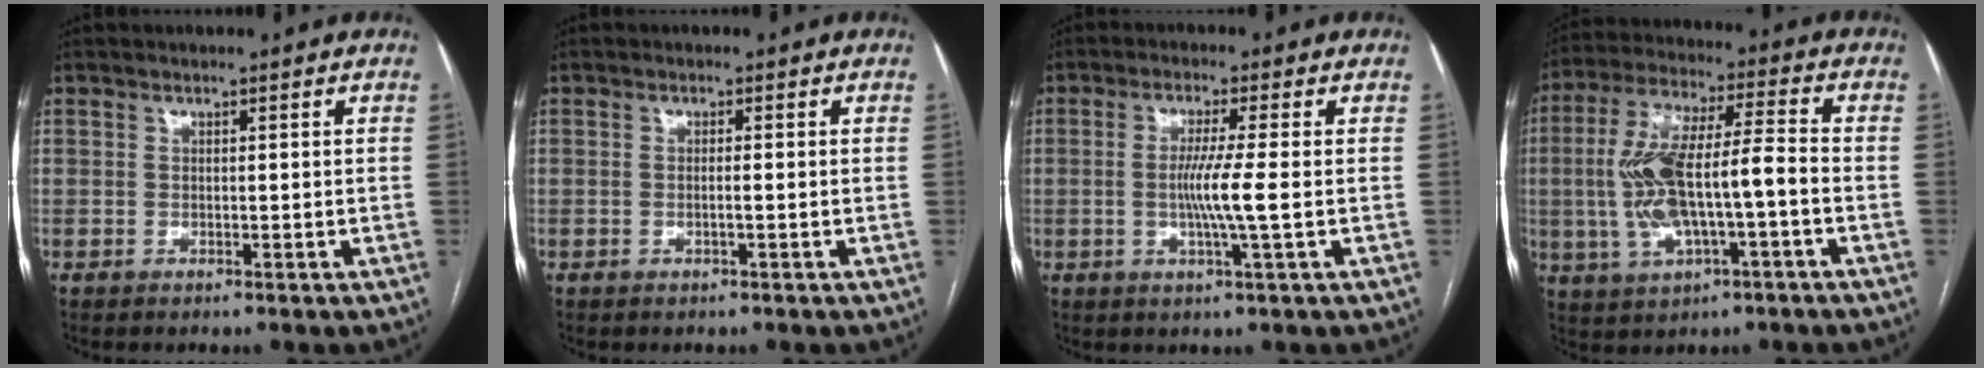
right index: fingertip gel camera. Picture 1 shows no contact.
{"total": 1.0, "force": [-0.3, -0.1, 0.9], "torque": [-0.017, 0.001, -0.004]}
{"total": 5.8, "force": [-0.6, -0.9, 5.7], "torque": [-0.107, -0.011, -0.013]}
{"total": 14.0, "force": [-2.2, 3.3, 13.4], "torque": [-0.271, 0.021, -0.032]}